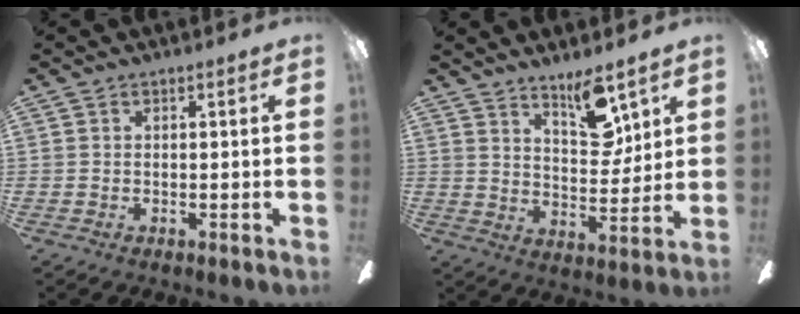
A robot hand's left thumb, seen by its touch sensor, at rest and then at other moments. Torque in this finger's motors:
{"motor_torque": [0.62, -0.29, -0.16, -0.27, 0.06]}